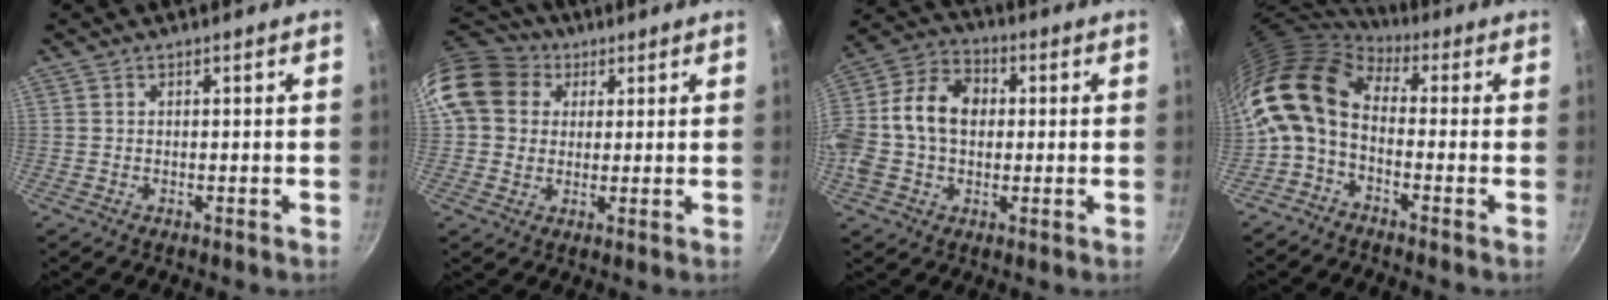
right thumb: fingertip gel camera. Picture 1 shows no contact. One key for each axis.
{"total": 14.0, "fx": 5.2, "fy": 11.3, "fz": 6.3, "tx": -0.106, "ty": 0.012, "tz": 0.085}
{"total": 16.2, "fx": 0.6, "fy": 11.8, "fz": 11.1, "tx": -0.195, "ty": 0.036, "tz": -0.006}
{"total": 11.8, "fx": -0.2, "fy": 7.4, "fz": 9.2, "tx": -0.171, "ty": 0.026, "tz": -0.024}